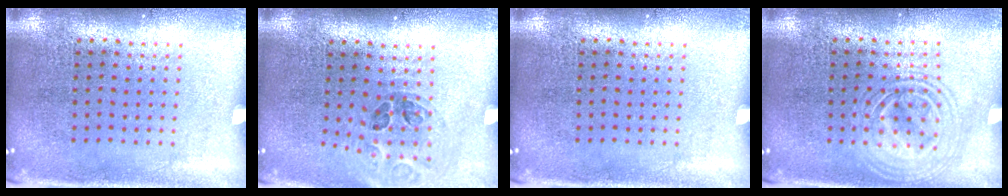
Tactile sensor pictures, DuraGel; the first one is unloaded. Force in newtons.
{"total": 1.0, "press": 1.0, "slide": 0.1}
{"total": 0.0}
{"total": 3.0, "press": 3.0, "slide": 0.5}